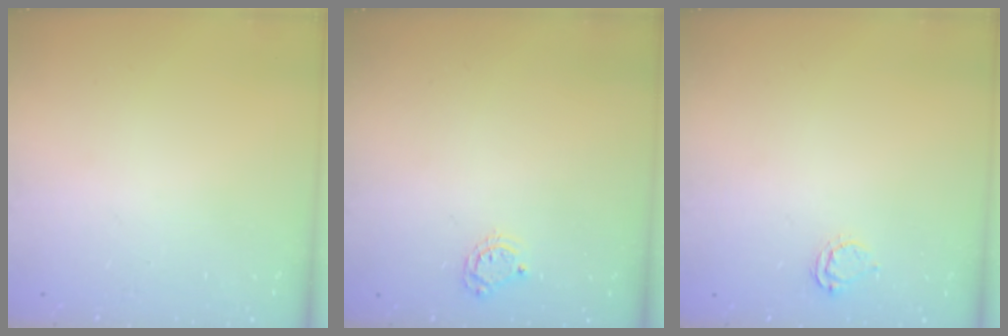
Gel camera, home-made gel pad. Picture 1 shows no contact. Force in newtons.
{"total": 5.7, "press": 5.7, "slide": 0.2}
{"total": 4.4, "press": 4.4, "slide": 0.3}